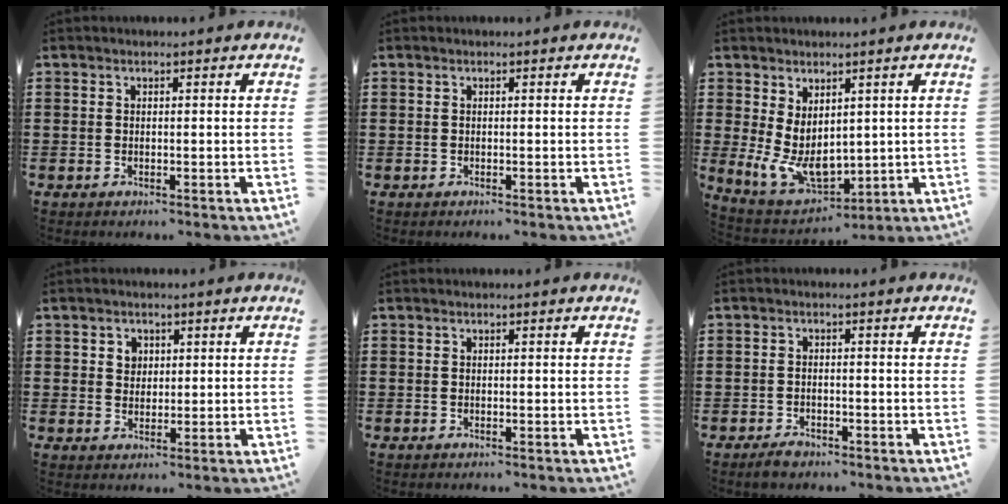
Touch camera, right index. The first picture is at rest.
{"total": 0.0}
{"total": 7.4, "force": [1.1, 4.9, 5.3], "torque": [-0.120, -0.012, 0.024]}
{"total": 2.3, "force": [1.0, 2.0, 0.6], "torque": [-0.018, 0.010, 0.017]}
{"total": 0.0}
{"total": 1.5, "force": [-1.2, 0.6, 0.6], "torque": [-0.014, 0.000, -0.024]}